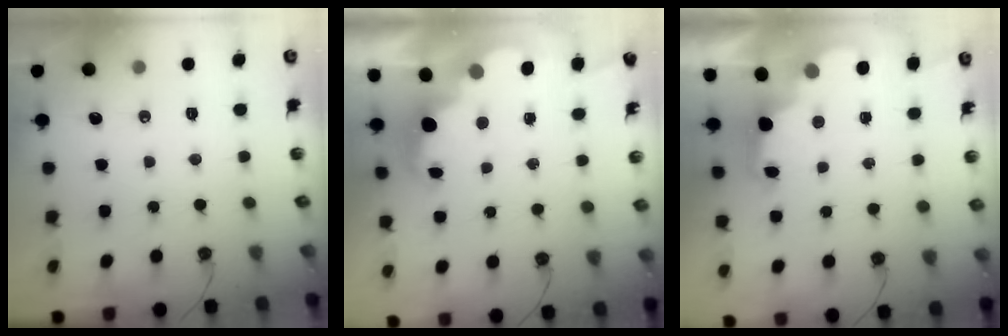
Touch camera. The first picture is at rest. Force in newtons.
{"total": 4.3, "press": 4.2, "slide": 0.5}
{"total": 3.0, "press": 2.9, "slide": 0.6}